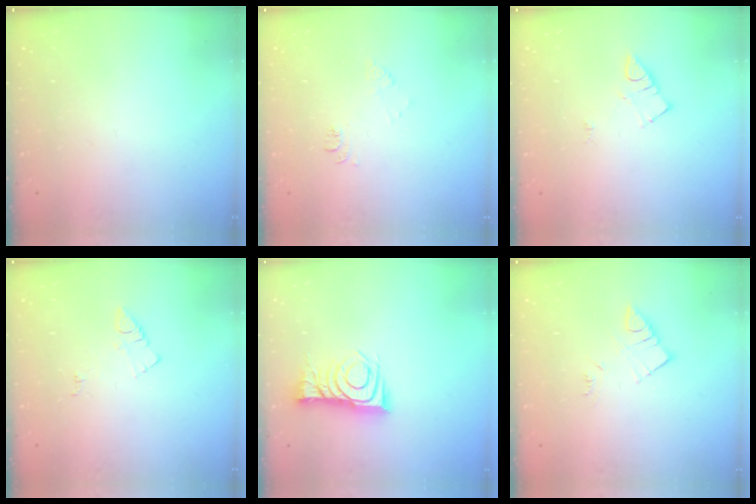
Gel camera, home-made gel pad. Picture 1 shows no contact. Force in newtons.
{"total": 6.9, "press": 6.8, "slide": 0.8}
{"total": 4.2, "press": 4.1, "slide": 0.6}
{"total": 7.2, "press": 7.2, "slide": 0.6}
{"total": 11.2, "press": 11.2, "slide": 0.5}
{"total": 5.0, "press": 5.0, "slide": 0.2}